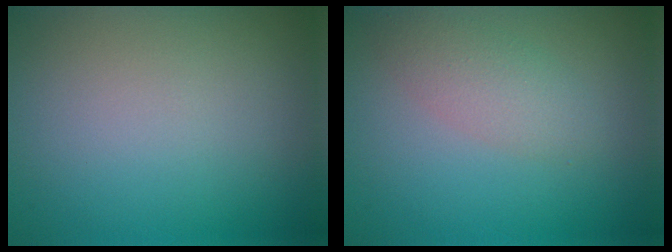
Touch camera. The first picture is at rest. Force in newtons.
{"total": 2.6, "press": 2.6, "slide": 0.1}